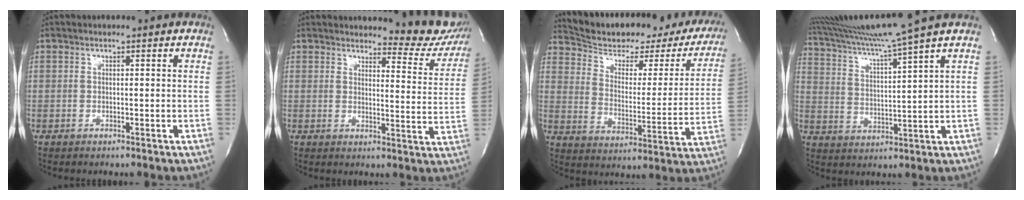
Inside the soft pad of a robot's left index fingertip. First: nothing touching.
{"total": 11.0, "force": [10.5, 2.6, 2.1], "torque": [-0.002, -0.050, 0.097]}
{"total": 25.9, "force": [22.5, 7.5, 10.4], "torque": [-0.152, -0.024, 0.287]}
{"total": 12.9, "force": [10.9, -3.5, 5.9], "torque": [-0.109, -0.020, 0.186]}